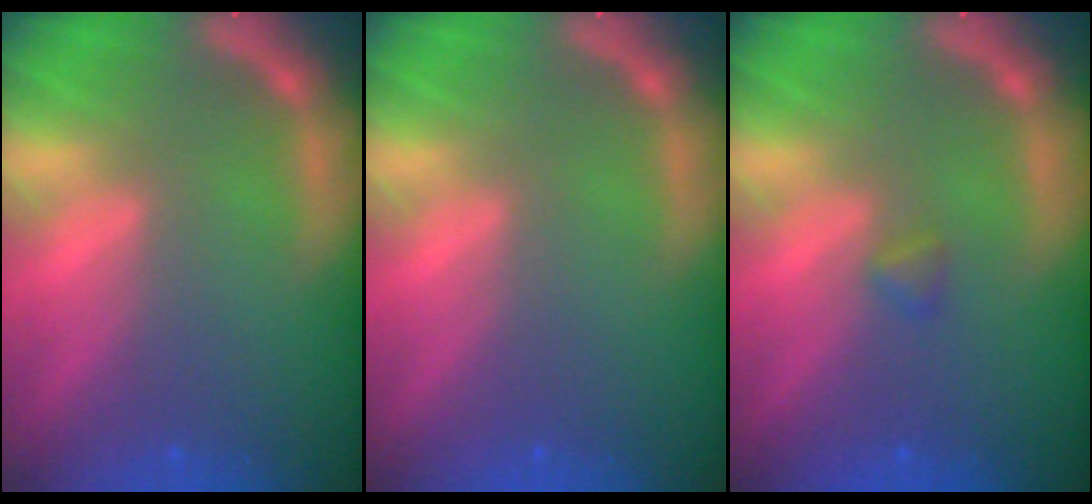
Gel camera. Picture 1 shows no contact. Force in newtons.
{"total": 0.0}
{"total": 0.9}